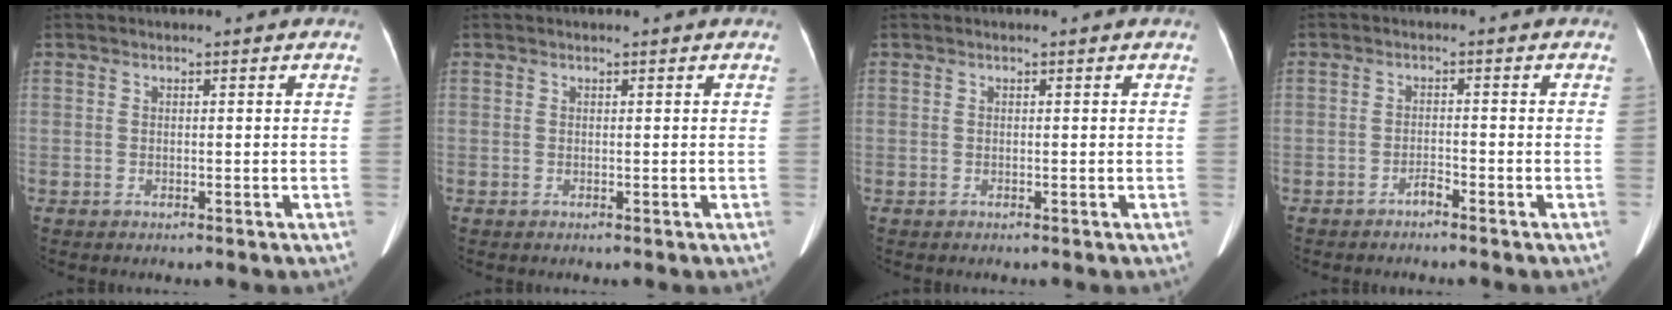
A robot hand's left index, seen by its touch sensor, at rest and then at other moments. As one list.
[{"total": 0.0}, {"total": 0.0}, {"total": 1.5, "force": [-1.3, 0.2, 0.6], "torque": [-0.010, 0.003, -0.024]}]